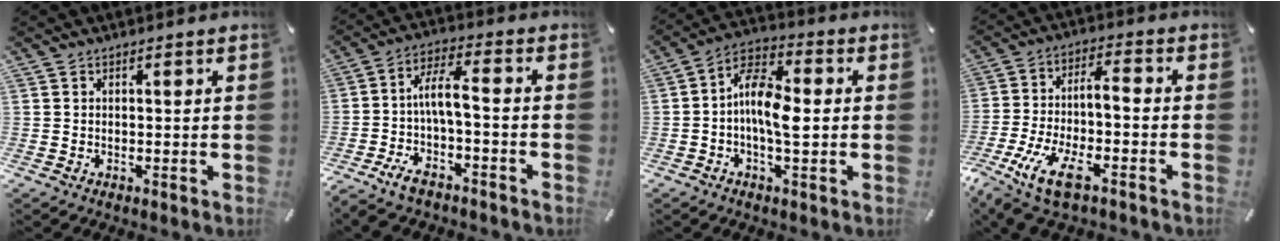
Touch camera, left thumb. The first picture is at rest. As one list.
[{"total": 8.4, "force": [-2.2, 2.8, 7.6], "torque": [-0.152, 0.003, -0.046]}, {"total": 10.3, "force": [-1.3, 4.8, 9.0], "torque": [-0.178, 0.010, -0.022]}, {"total": 10.9, "force": [-5.9, 3.4, 8.6], "torque": [-0.174, 0.006, -0.111]}]